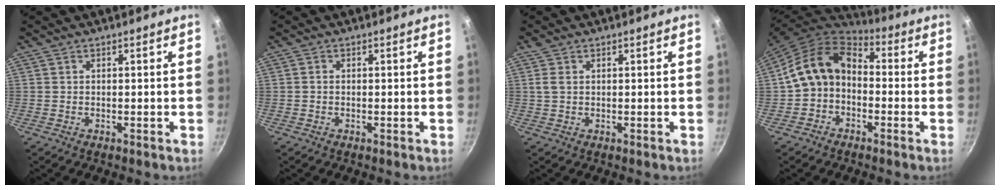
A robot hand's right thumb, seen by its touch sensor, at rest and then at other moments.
{"total": 0.6, "force": [-0.1, 0.5, 0.4], "torque": [-0.007, 0.004, -0.003]}
{"total": 1.8, "force": [0.6, 1.1, 1.3], "torque": [-0.027, 0.002, 0.013]}
{"total": 12.3, "force": [-1.0, 9.4, 7.8], "torque": [-0.116, 0.049, -0.036]}